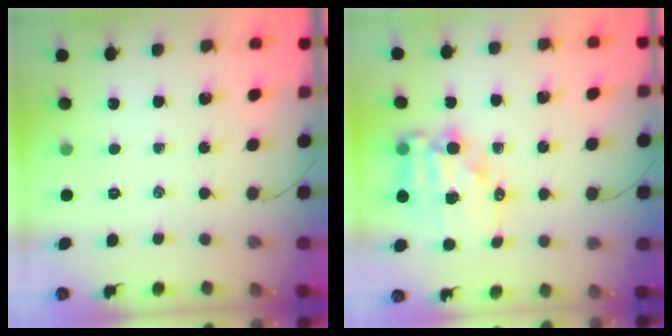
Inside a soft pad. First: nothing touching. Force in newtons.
{"total": 13.5, "press": 13.2, "slide": 3.1}